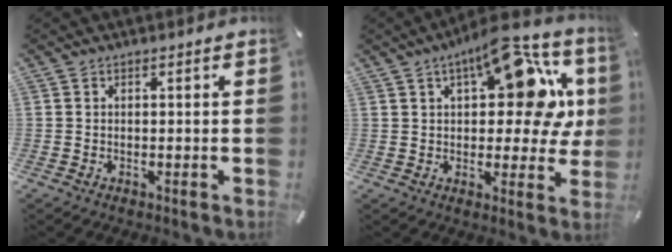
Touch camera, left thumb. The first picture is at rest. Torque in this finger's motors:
{"motor_torque": [0.68, 1.00, 1.98, -0.79, 0.18]}